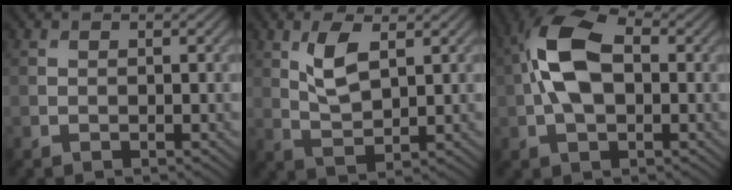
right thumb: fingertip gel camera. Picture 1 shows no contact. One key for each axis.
{"total": 5.0, "fx": 2.0, "fy": 2.0, "fz": 4.1, "tx": -0.096, "ty": -0.004, "tz": 0.043}
{"total": 9.4, "fx": 0.7, "fy": 5.2, "fz": 7.9, "tx": -0.168, "ty": 0.020, "tz": 0.000}